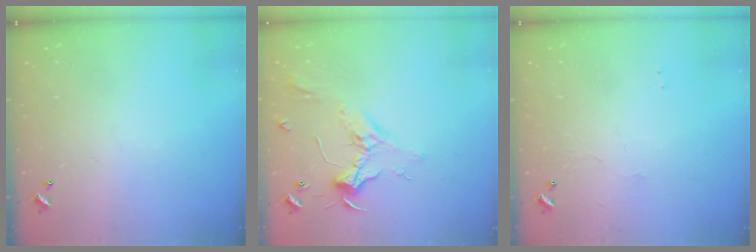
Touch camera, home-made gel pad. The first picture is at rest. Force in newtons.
{"total": 2.4, "press": 2.3, "slide": 0.9}
{"total": 1.2, "press": 1.1, "slide": 0.3}